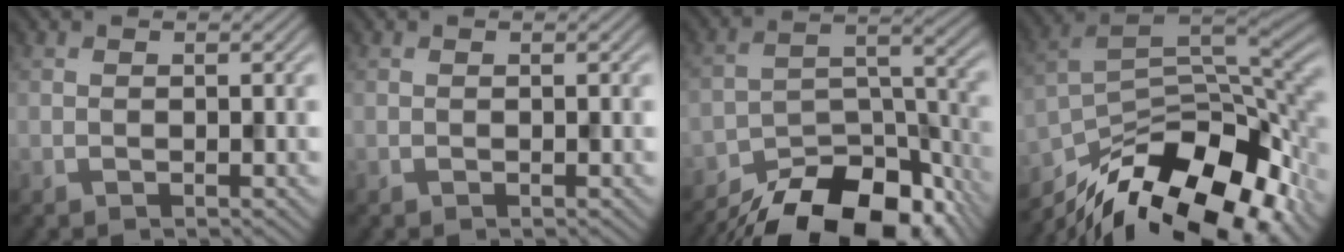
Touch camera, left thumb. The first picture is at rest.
{"total": 0.0}
{"total": 17.4, "force": [-14.3, 6.4, 7.5], "torque": [-0.140, -0.021, -0.205]}
{"total": 16.6, "force": [-11.0, 6.7, 10.4], "torque": [-0.205, -0.027, -0.181]}